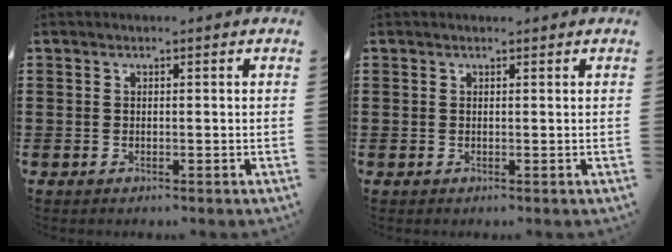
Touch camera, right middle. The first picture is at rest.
{"total": 0.0}